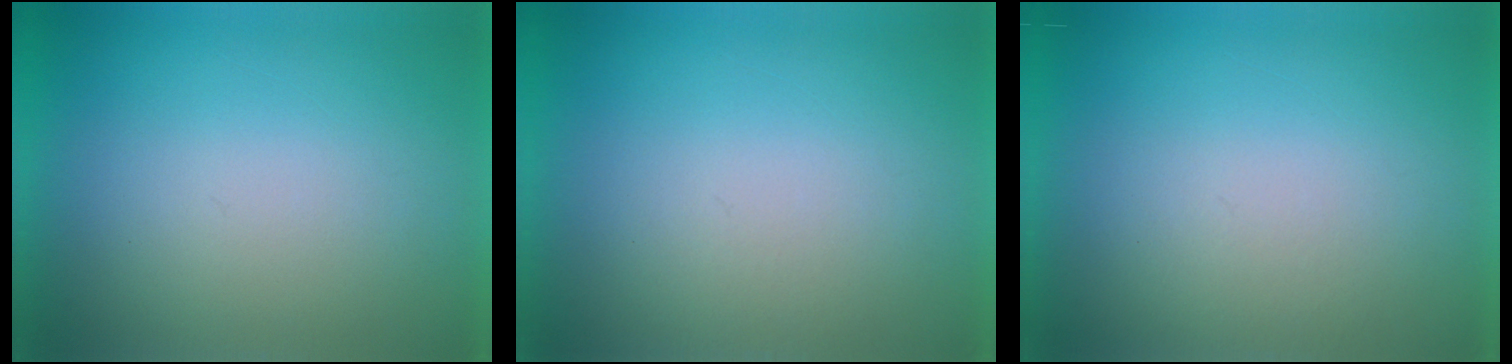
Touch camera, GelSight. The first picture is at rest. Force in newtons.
{"total": 1.2}
{"total": 1.5}